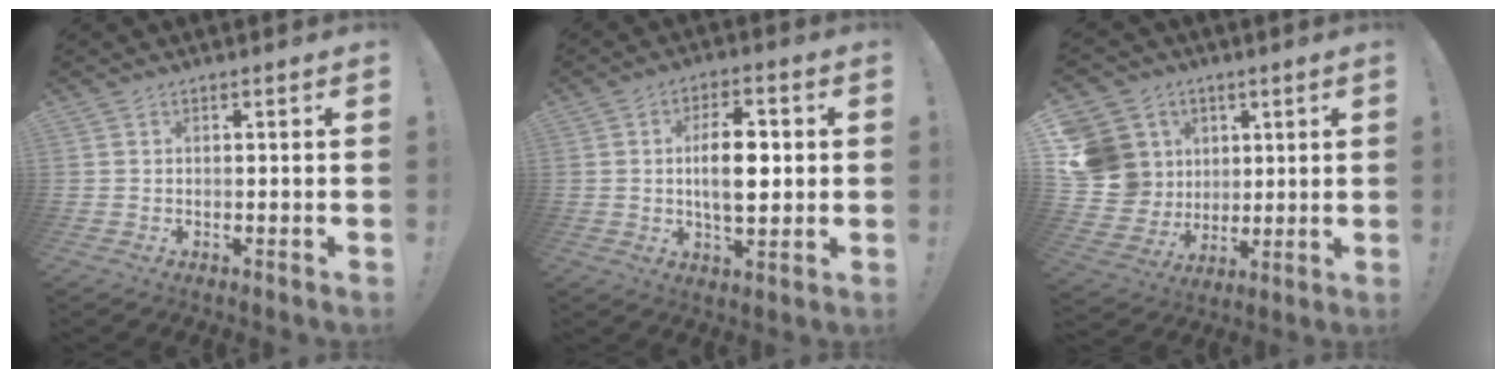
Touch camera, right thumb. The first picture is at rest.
{"total": 11.3, "force": [0.5, 5.7, 9.7], "torque": [-0.167, 0.002, 0.001]}
{"total": 15.4, "force": [3.6, 14.0, 5.2], "torque": [-0.092, -0.010, 0.100]}